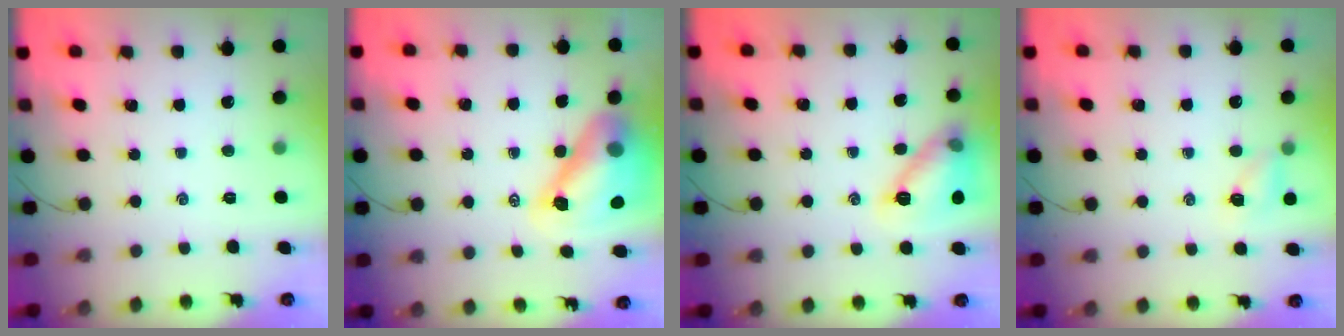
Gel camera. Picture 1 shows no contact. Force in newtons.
{"total": 13.8, "press": 13.2, "slide": 4.1}
{"total": 12.2, "press": 12.2, "slide": 0.1}
{"total": 4.5, "press": 4.3, "slide": 1.3}